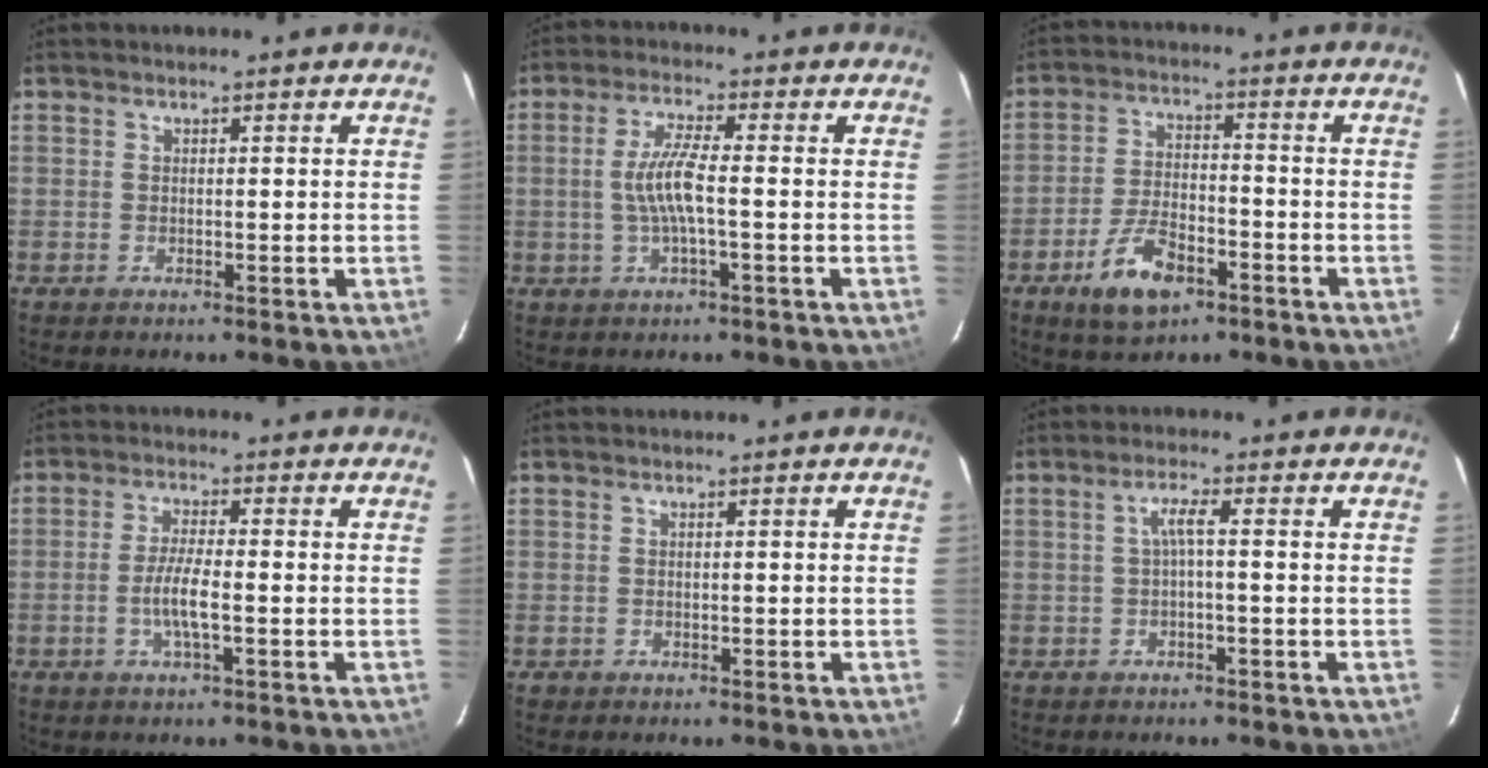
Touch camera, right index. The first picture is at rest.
{"total": 6.3, "force": [-1.0, 0.6, 6.2], "torque": [-0.123, 0.000, -0.017]}
{"total": 9.8, "force": [-5.4, 4.6, 6.7], "torque": [-0.147, -0.001, -0.092]}
{"total": 5.0, "force": [-1.6, 0.6, 4.7], "torque": [-0.094, -0.001, -0.031]}
{"total": 1.0, "force": [-0.2, 1.0, 0.0], "torque": [-0.001, 0.002, 0.002]}
{"total": 2.4, "force": [-0.4, -0.1, 2.3], "torque": [-0.047, 0.005, -0.008]}